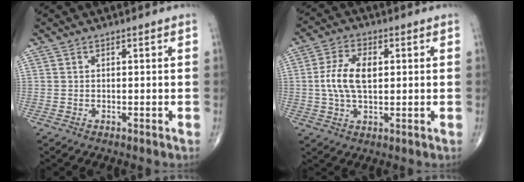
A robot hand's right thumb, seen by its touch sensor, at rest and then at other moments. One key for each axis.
{"total": 8.7, "fx": 0.8, "fy": 4.7, "fz": 7.3, "tx": -0.147, "ty": 0.009, "tz": 0.015}